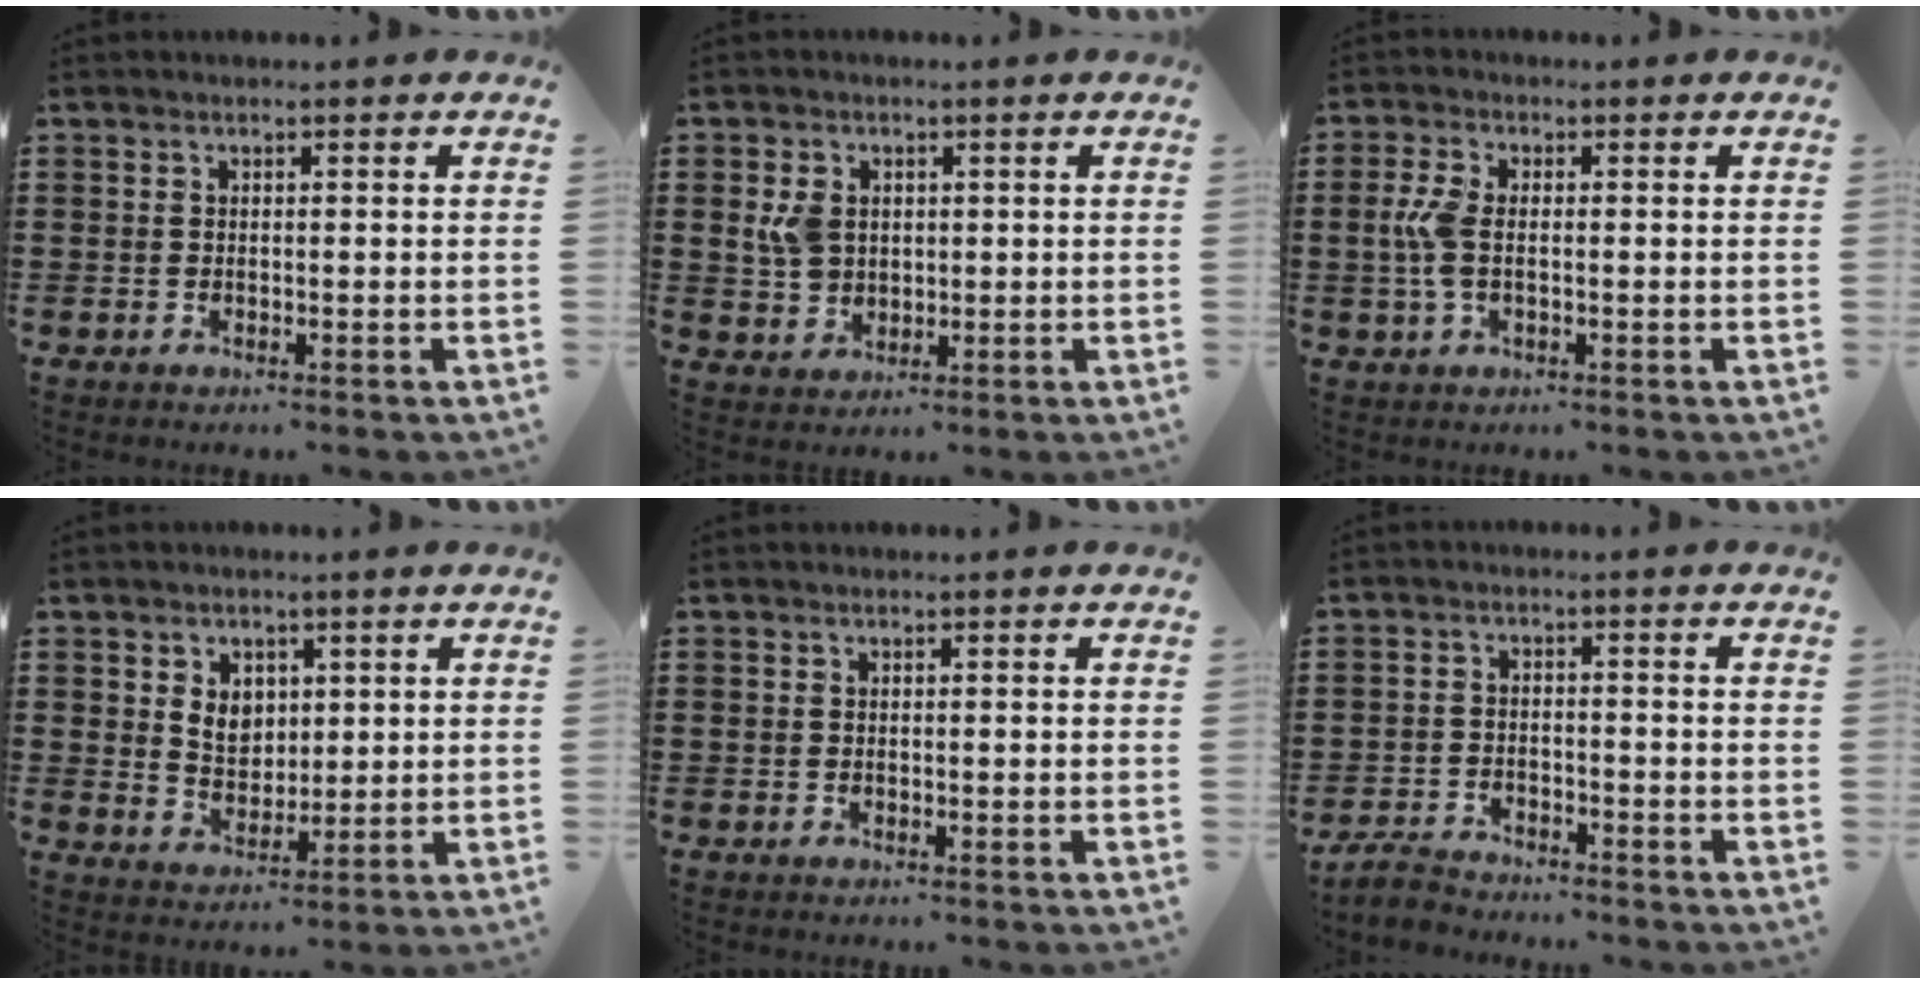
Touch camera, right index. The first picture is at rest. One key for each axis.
{"total": 4.5, "fx": 0.9, "fy": 3.6, "fz": 2.6, "tx": -0.078, "ty": 0.007, "tz": 0.011}
{"total": 4.9, "fx": -0.3, "fy": 2.4, "fz": 4.3, "tx": -0.118, "ty": -0.008, "tz": -0.016}
{"total": 4.4, "fx": 1.5, "fy": 3.5, "fz": 2.3, "tx": -0.050, "ty": 0.007, "tz": 0.024}
{"total": 0.0}
{"total": 2.9, "fx": -2.9, "fy": 0.4, "fz": 0.3, "tx": -0.019, "ty": 0.000, "tz": -0.062}